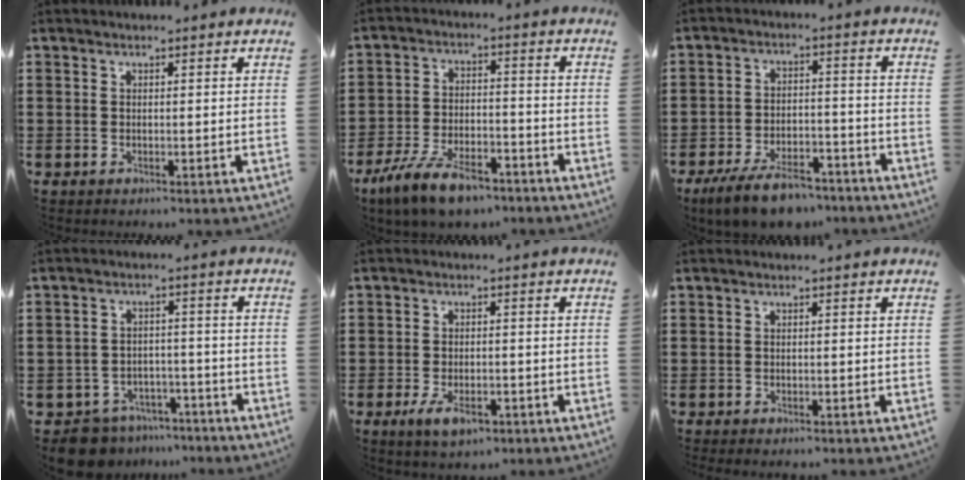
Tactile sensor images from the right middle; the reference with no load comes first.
{"total": 9.4, "force": [-7.3, 2.9, 5.2], "torque": [-0.104, 0.016, -0.139]}
{"total": 8.4, "force": [-7.1, 2.3, 3.8], "torque": [-0.076, 0.012, -0.136]}
{"total": 6.4, "force": [-6.1, 1.6, 0.8], "torque": [-0.031, 0.013, -0.127]}
{"total": 3.8, "force": [-2.2, 1.8, 2.5], "torque": [-0.055, 0.000, -0.043]}
{"total": 0.5, "force": [-0.5, 0.1, 0.0], "torque": [-0.001, 0.000, -0.011]}